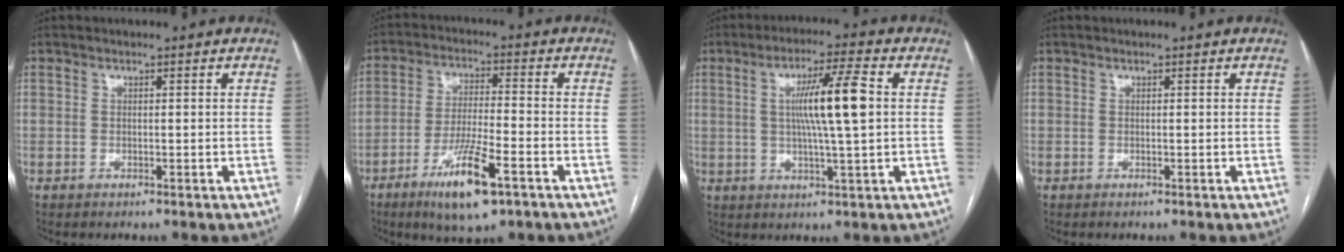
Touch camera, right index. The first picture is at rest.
{"total": 11.1, "force": [-6.0, 1.7, 9.1], "torque": [-0.171, -0.017, -0.103]}
{"total": 9.8, "force": [1.3, -0.2, 9.7], "torque": [-0.172, 0.004, 0.022]}
{"total": 0.0}